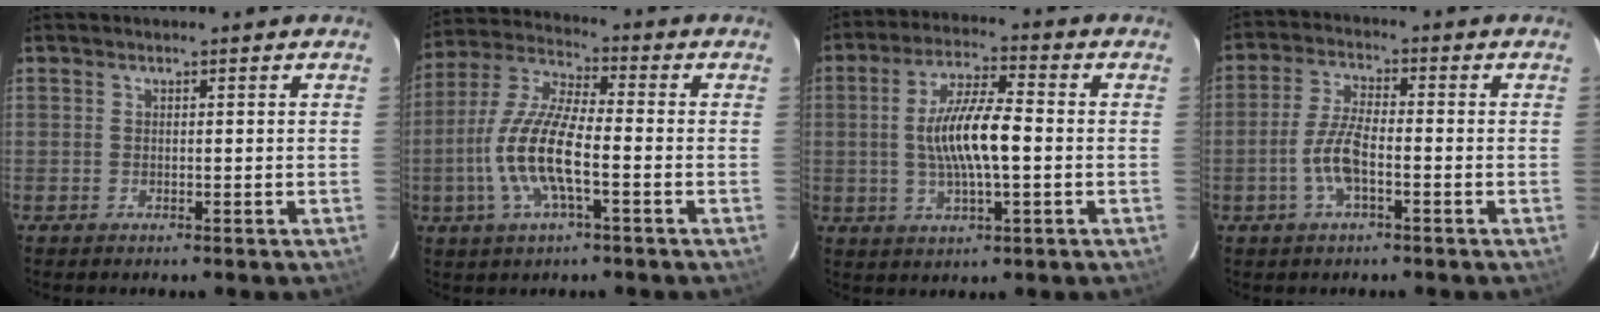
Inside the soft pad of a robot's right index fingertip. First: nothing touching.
{"total": 13.2, "force": [-3.6, 3.6, 12.2], "torque": [-0.258, -0.001, -0.073]}
{"total": 11.2, "force": [-0.6, 2.8, 10.8], "torque": [-0.204, 0.004, -0.008]}
{"total": 6.6, "force": [-2.4, 2.0, 5.8], "torque": [-0.124, 0.005, -0.047]}